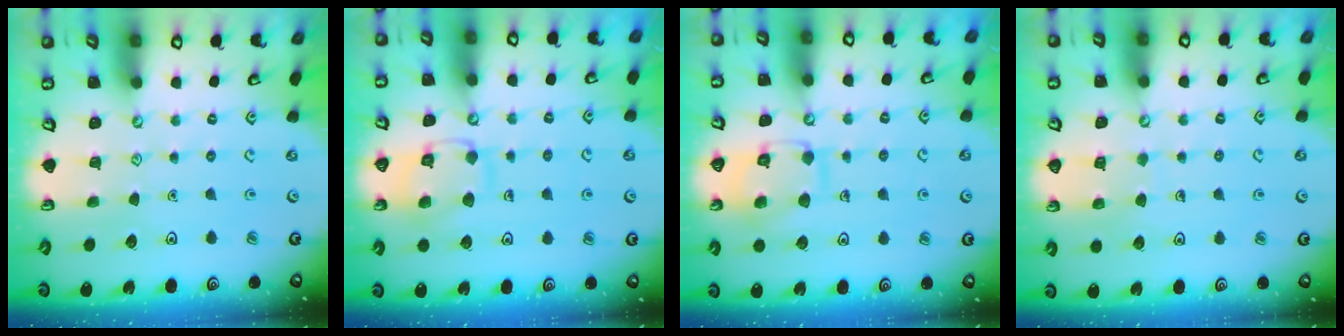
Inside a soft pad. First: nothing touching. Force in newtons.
{"total": 11.8, "press": 11.7, "slide": 0.9}
{"total": 11.6, "press": 11.6, "slide": 0.5}
{"total": 6.8, "press": 6.7, "slide": 0.6}